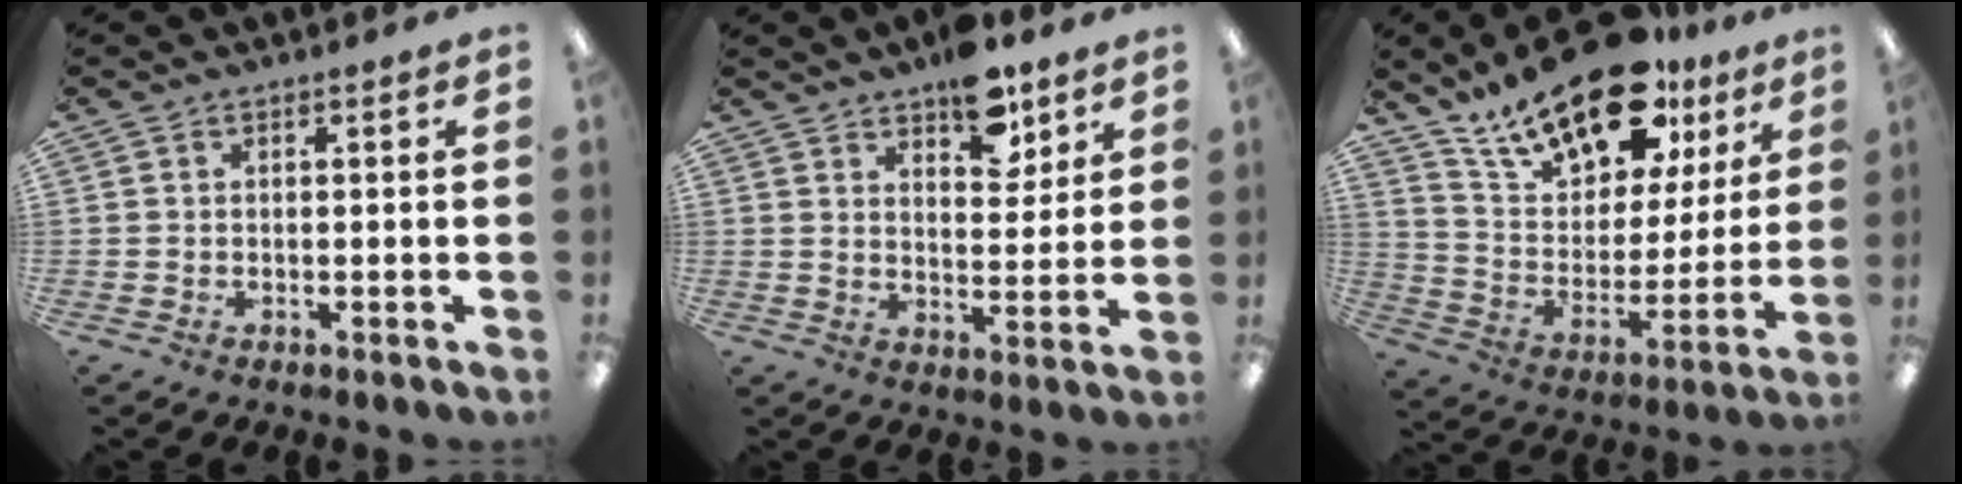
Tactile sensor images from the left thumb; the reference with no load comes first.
{"total": 10.9, "force": [7.6, 5.5, 5.6], "torque": [-0.058, -0.040, 0.129]}
{"total": 21.2, "force": [15.8, 9.3, 10.7], "torque": [-0.187, -0.094, 0.276]}